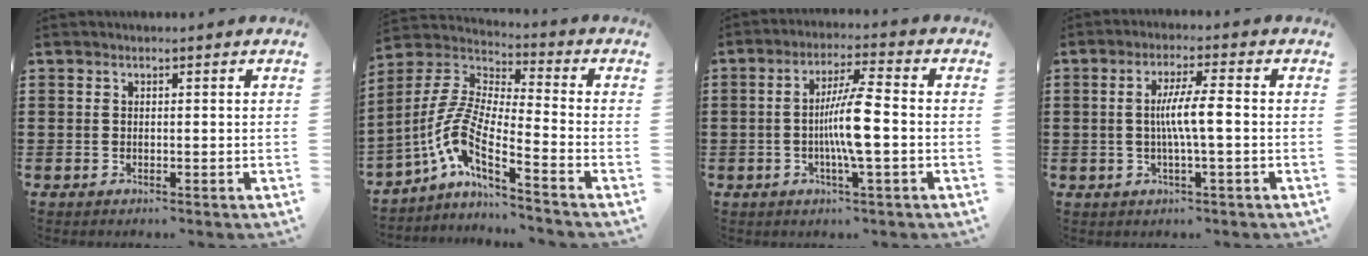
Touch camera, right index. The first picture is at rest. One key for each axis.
{"total": 7.5, "fx": -4.6, "fy": 0.9, "fz": 5.9, "tx": -0.167, "ty": -0.039, "tz": -0.106}
{"total": 7.9, "fx": -1.3, "fy": 0.3, "fz": 7.8, "tx": -0.148, "ty": -0.010, "tz": -0.031}
{"total": 5.4, "fx": -0.5, "fy": 0.3, "fz": 5.4, "tx": -0.095, "ty": -0.002, "tz": -0.013}